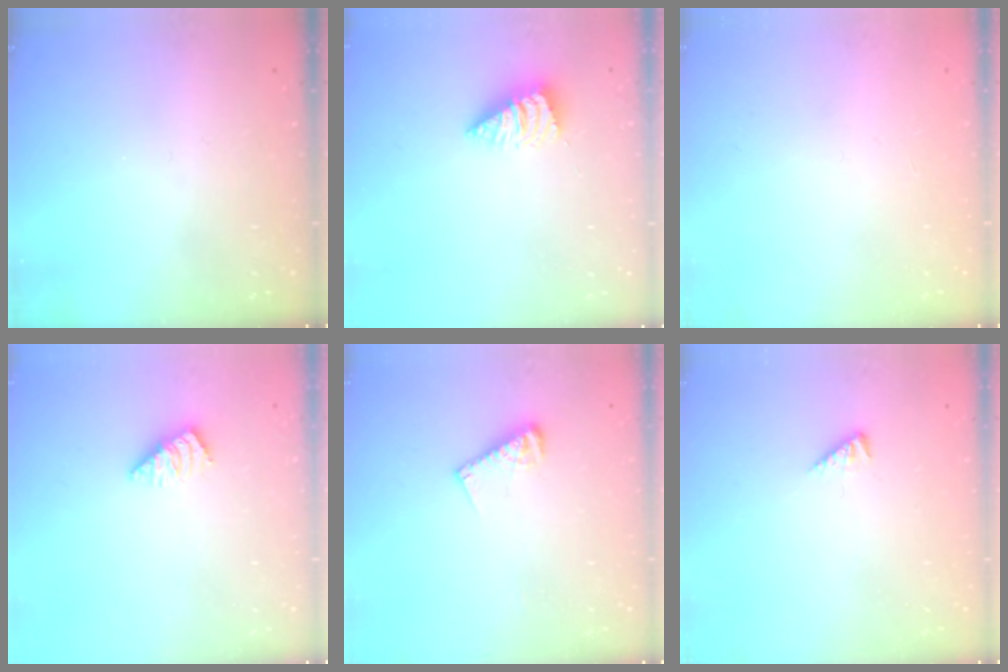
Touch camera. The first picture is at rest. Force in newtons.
{"total": 2.6, "press": 2.6, "slide": 0.3}
{"total": 0.0}
{"total": 2.6, "press": 2.5, "slide": 0.4}
{"total": 6.5, "press": 6.5, "slide": 0.8}
{"total": 2.4, "press": 2.3, "slide": 0.5}